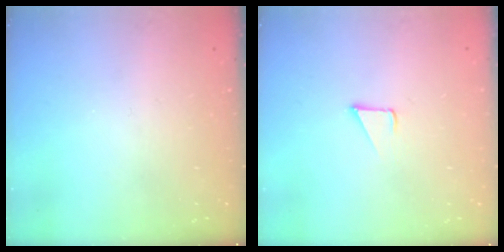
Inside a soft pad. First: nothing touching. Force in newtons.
{"total": 2.8, "press": 2.8, "slide": 0.2}